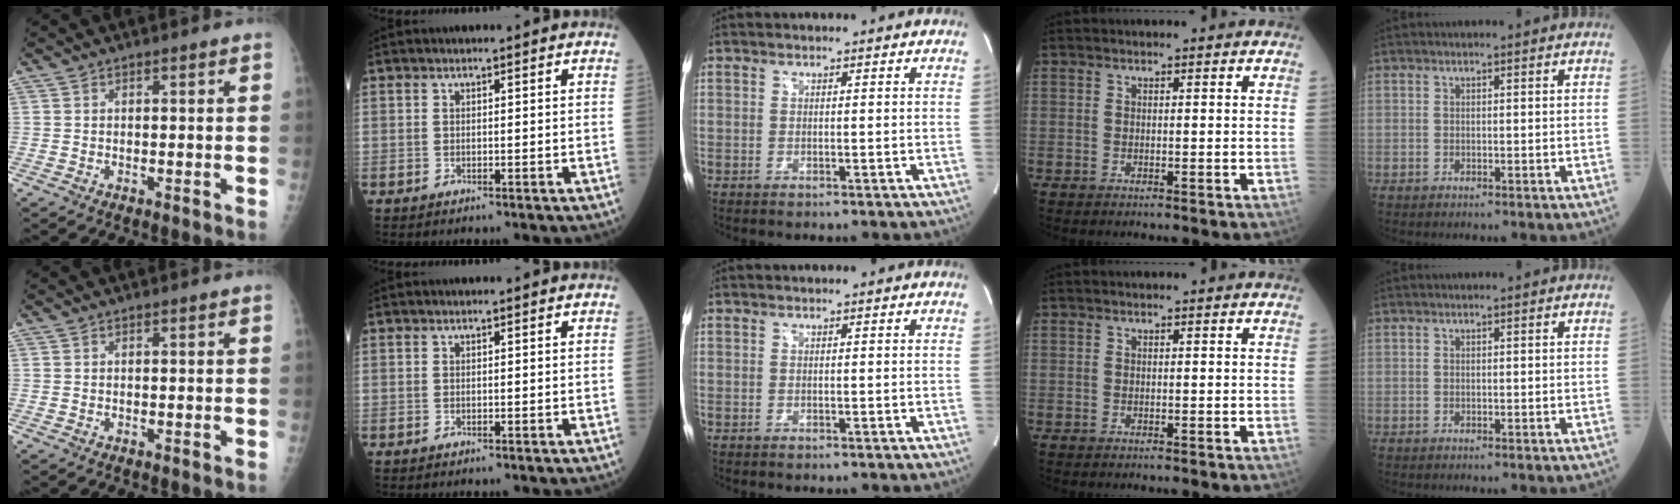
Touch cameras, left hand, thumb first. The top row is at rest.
{}